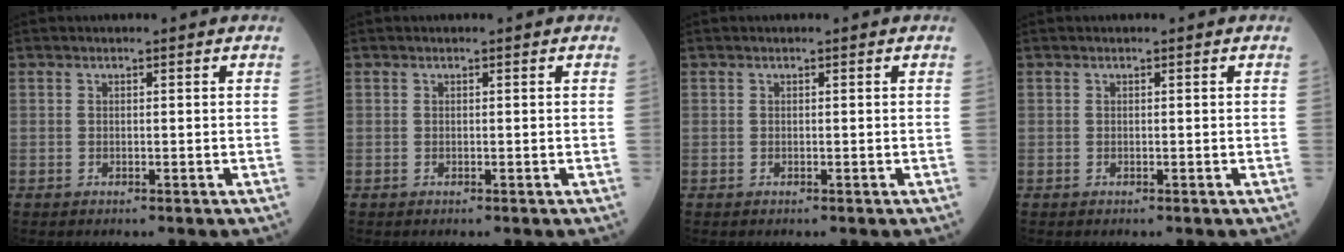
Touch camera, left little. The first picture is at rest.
{"total": 0.0}
{"total": 0.0}
{"total": 0.0}